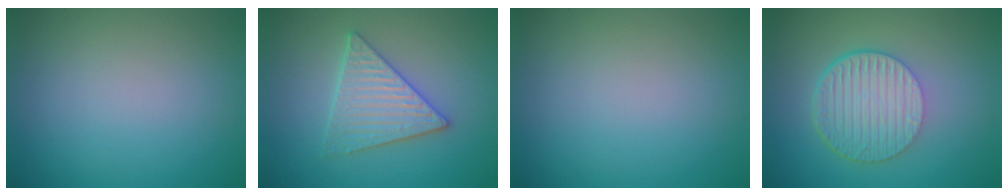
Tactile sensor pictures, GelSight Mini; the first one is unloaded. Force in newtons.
{"total": 3.7, "press": 3.7, "slide": 0.4}
{"total": 0.0}
{"total": 6.7, "press": 4.4, "slide": 5.0}